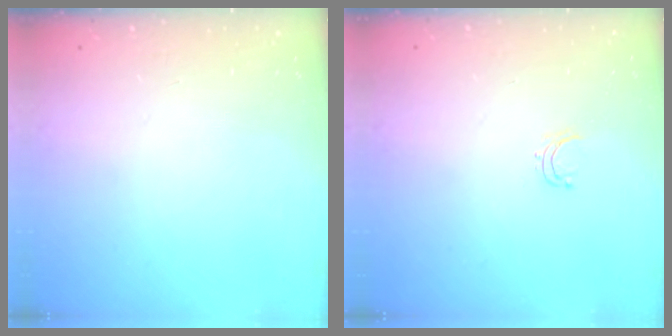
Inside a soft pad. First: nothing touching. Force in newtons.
{"total": 3.7, "press": 3.7, "slide": 0.3}